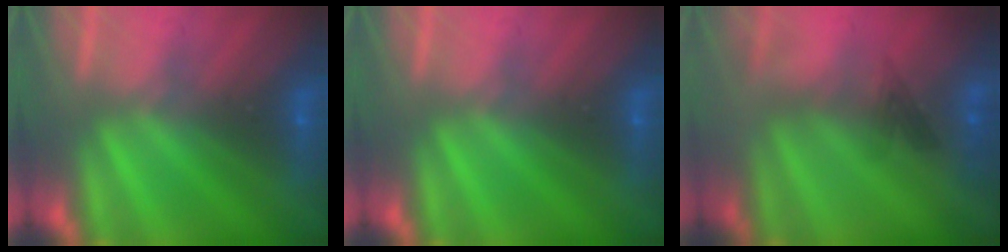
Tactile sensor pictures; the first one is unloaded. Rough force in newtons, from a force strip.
{"total": 0.0}
{"total": 2.2}